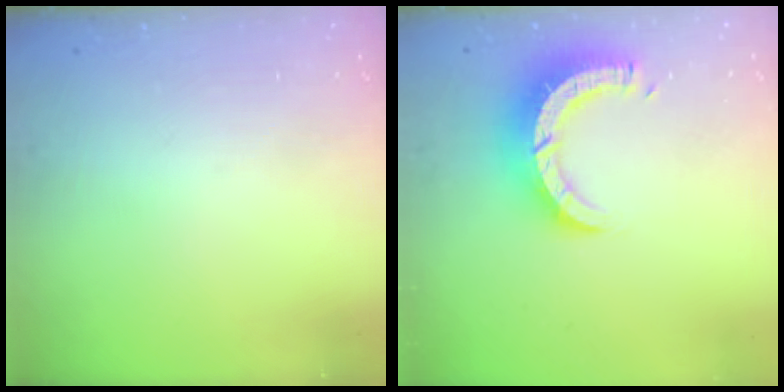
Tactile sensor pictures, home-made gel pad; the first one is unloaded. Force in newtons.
{"total": 9.7, "press": 9.6, "slide": 1.0}